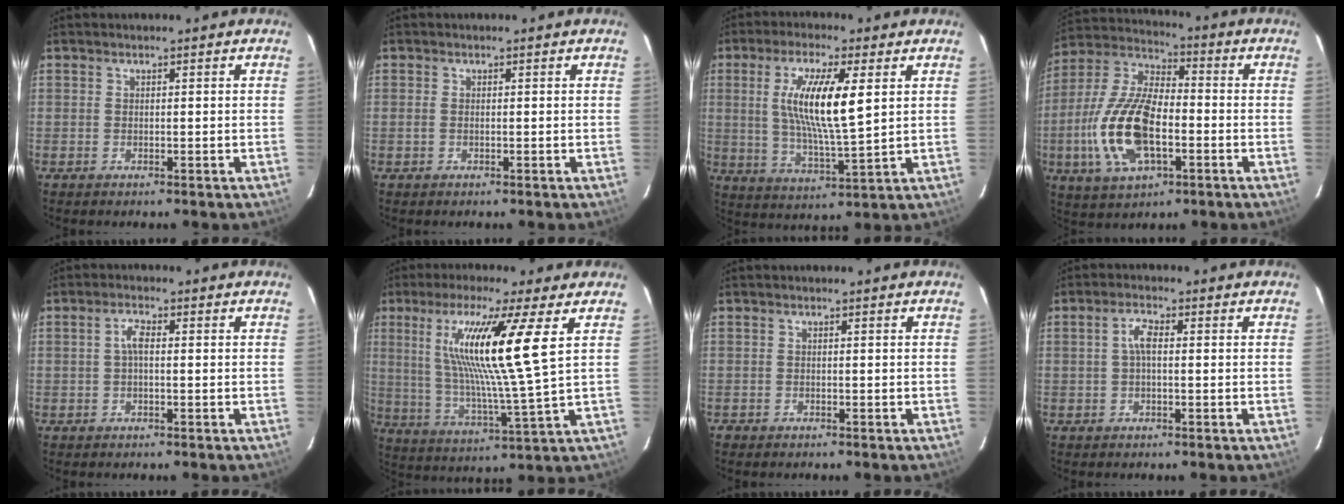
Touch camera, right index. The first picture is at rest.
{"total": 0.5, "force": [0.0, 0.4, 0.3], "torque": [-0.006, 0.002, -0.001]}
{"total": 12.6, "force": [3.0, 2.2, 12.1], "torque": [-0.226, -0.005, 0.058]}
{"total": 17.6, "force": [-4.4, 8.2, 14.9], "torque": [-0.321, -0.001, -0.082]}
{"total": 2.2, "force": [0.0, 0.8, 2.1], "torque": [-0.044, 0.008, -0.001]}
{"total": 16.2, "force": [5.7, -0.6, 15.1], "torque": [-0.267, -0.008, 0.108]}
{"total": 0.9, "force": [-0.7, 0.6, -0.1], "torque": [-0.002, 0.003, -0.012]}
{"total": 2.8, "force": [0.1, 1.1, 2.6], "torque": [-0.054, 0.009, 0.002]}